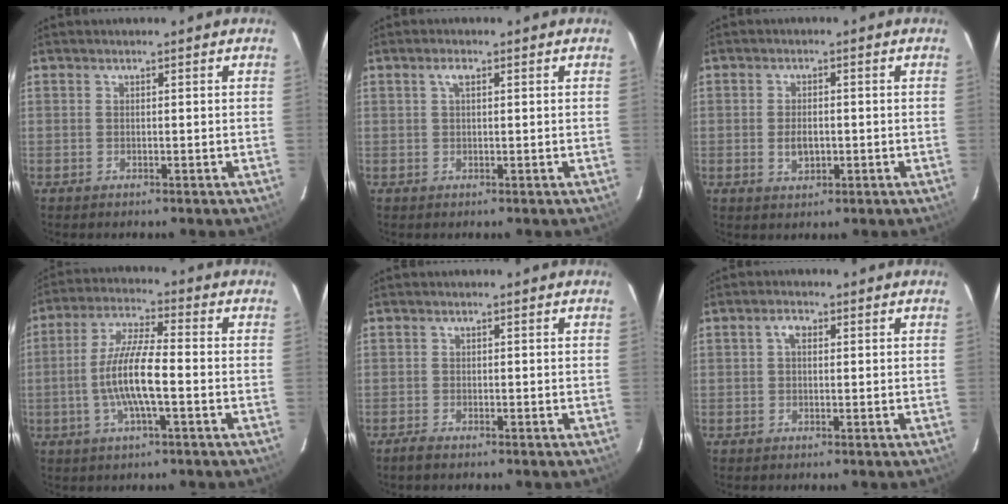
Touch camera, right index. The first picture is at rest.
{"total": 1.6, "force": [0.7, 0.6, 1.3], "torque": [-0.026, 0.005, 0.011]}
{"total": 3.6, "force": [-0.7, 2.2, 2.7], "torque": [-0.049, -0.003, -0.010]}
{"total": 10.5, "force": [-2.5, 1.7, 10.0], "torque": [-0.200, 0.000, -0.048]}
{"total": 1.8, "force": [-1.5, 0.5, 0.8], "torque": [-0.020, -0.006, -0.030]}
{"total": 1.9, "force": [0.4, 1.2, 1.4], "torque": [-0.027, 0.009, 0.006]}